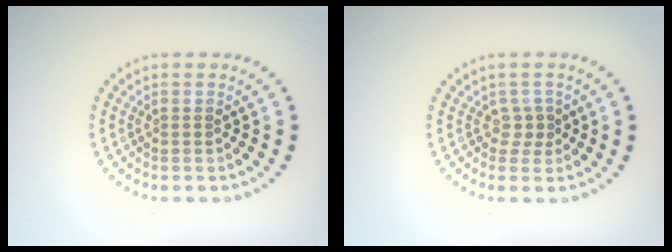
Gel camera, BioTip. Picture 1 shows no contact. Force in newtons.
{"total": 1.2, "press": 1.0, "slide": 0.8}